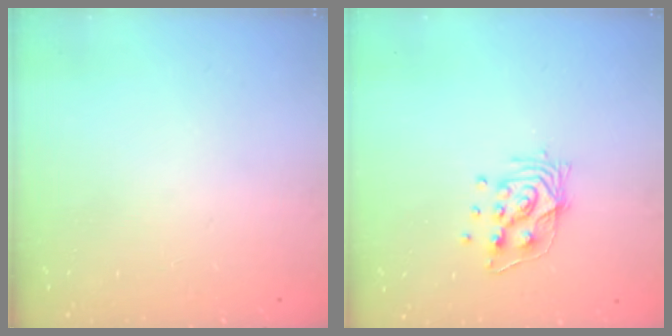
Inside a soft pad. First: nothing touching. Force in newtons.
{"total": 10.3, "press": 10.3, "slide": 0.7}